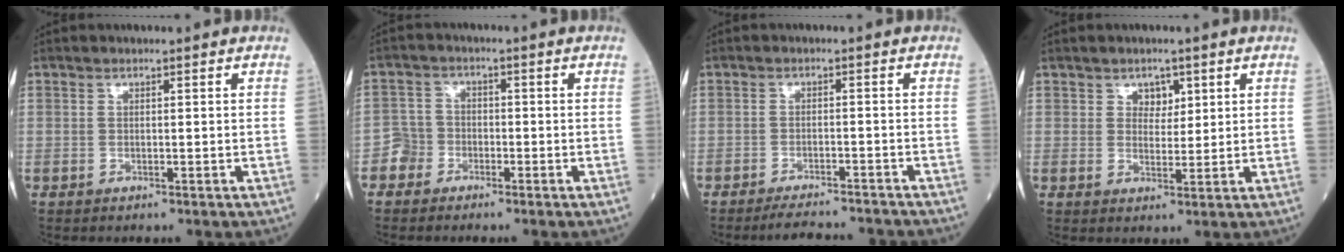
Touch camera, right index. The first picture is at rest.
{"total": 3.1, "force": [-1.9, 2.4, -0.2], "torque": [0.003, 0.011, -0.045]}
{"total": 7.8, "force": [-7.5, 0.7, 2.1], "torque": [-0.030, -0.007, -0.102]}
{"total": 2.7, "force": [1.4, 1.9, 1.3], "torque": [-0.015, 0.000, 0.023]}